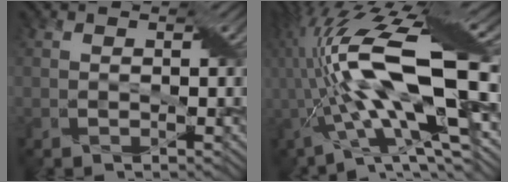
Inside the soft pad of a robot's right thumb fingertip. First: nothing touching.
{"total": 19.3, "force": [-0.2, 7.0, 18.0], "torque": [-0.342, 0.015, -0.014]}